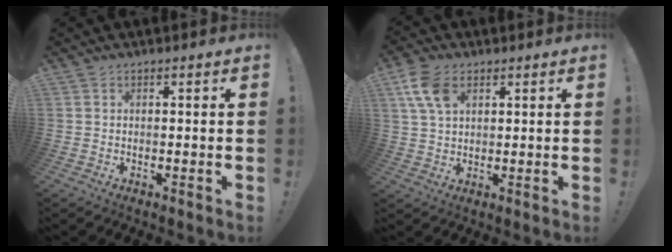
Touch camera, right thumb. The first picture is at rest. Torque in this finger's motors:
{"motor_torque": [0.88, 1.50, 0.60, -0.25, 0.00]}